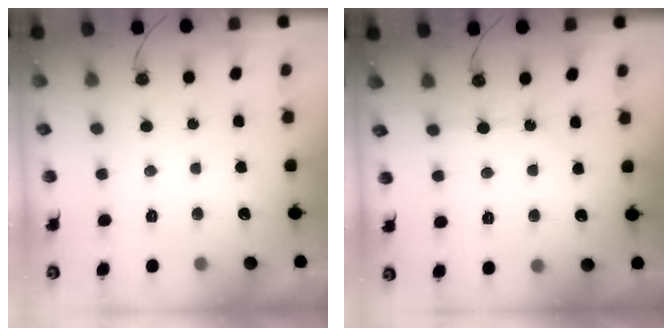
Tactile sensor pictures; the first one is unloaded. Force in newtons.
{"total": 1.4, "press": 1.3, "slide": 0.3}